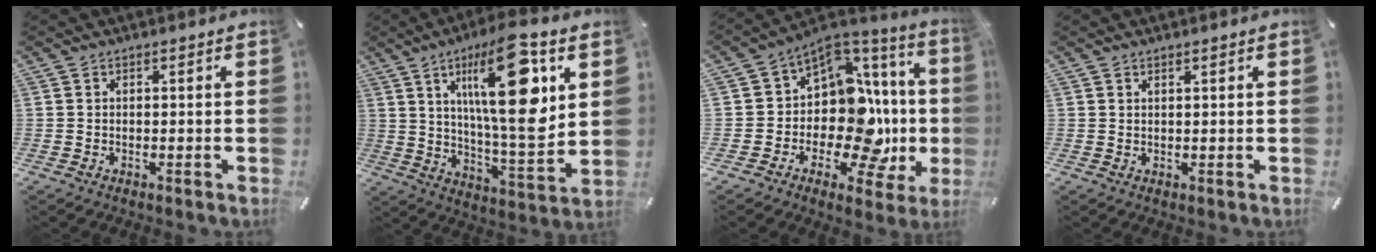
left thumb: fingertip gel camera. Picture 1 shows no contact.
{"total": 23.3, "force": [9.0, 7.2, 20.3], "torque": [-0.343, -0.039, 0.126]}
{"total": 15.2, "force": [-2.3, 9.7, 11.5], "torque": [-0.178, -0.043, -0.041]}
{"total": 0.8, "force": [0.6, 0.0, 0.4], "torque": [-0.008, -0.002, 0.012]}